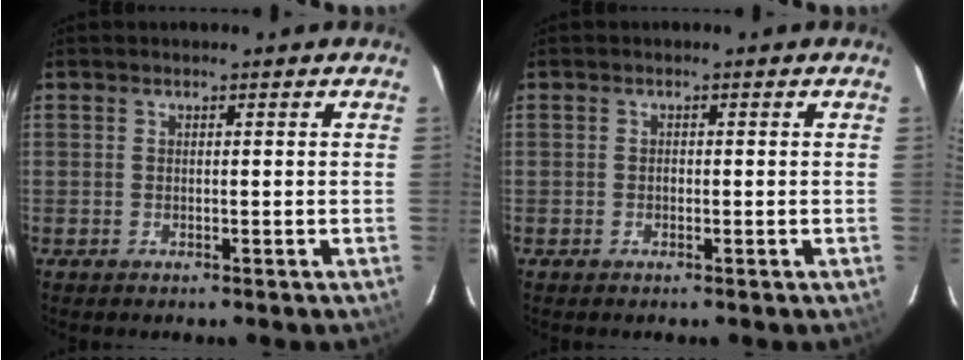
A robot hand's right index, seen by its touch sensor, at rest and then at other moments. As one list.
[{"total": 0.5, "force": [-0.3, 0.4, 0.2], "torque": [-0.002, 0.002, -0.007]}]